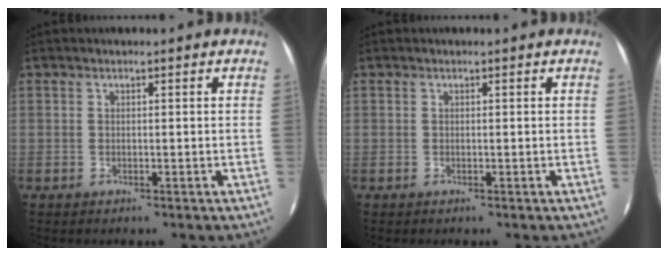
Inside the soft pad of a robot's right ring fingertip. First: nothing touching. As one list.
[{"total": 0.0}]